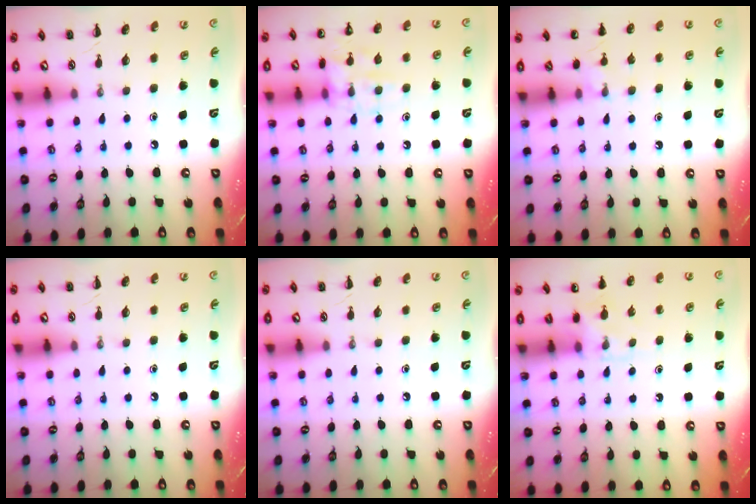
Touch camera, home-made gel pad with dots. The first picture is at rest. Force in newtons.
{"total": 12.2, "press": 12.2, "slide": 0.7}
{"total": 6.8, "press": 6.5, "slide": 2.0}
{"total": 0.0}
{"total": 0.0}
{"total": 6.0, "press": 5.7, "slide": 1.8}